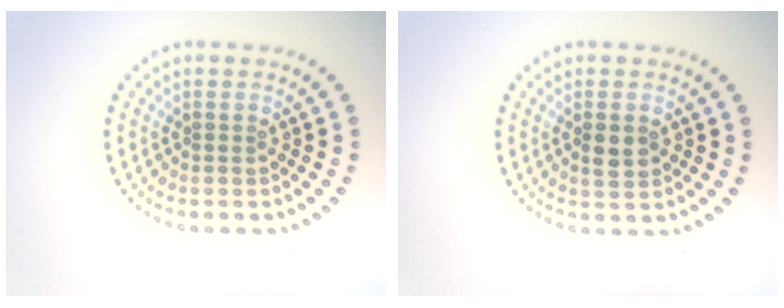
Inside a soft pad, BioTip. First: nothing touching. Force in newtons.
{"total": 1.9, "press": 1.8, "slide": 0.2}